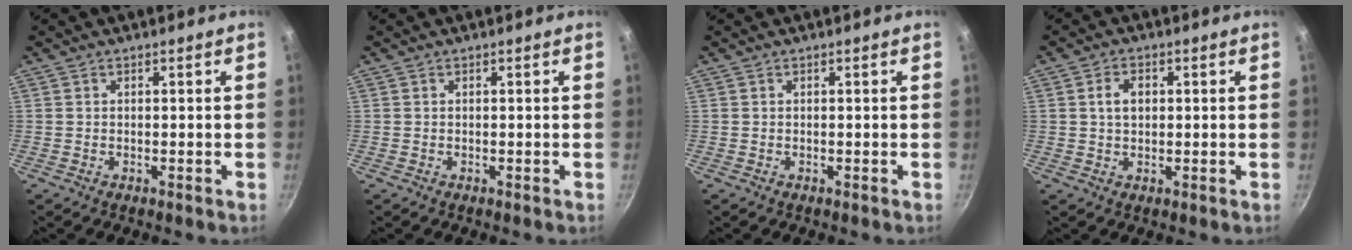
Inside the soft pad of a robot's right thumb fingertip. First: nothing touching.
{"total": 0.0}
{"total": 0.0}
{"total": 3.6, "force": [0.6, 2.5, 2.6], "torque": [-0.032, 0.005, 0.009]}